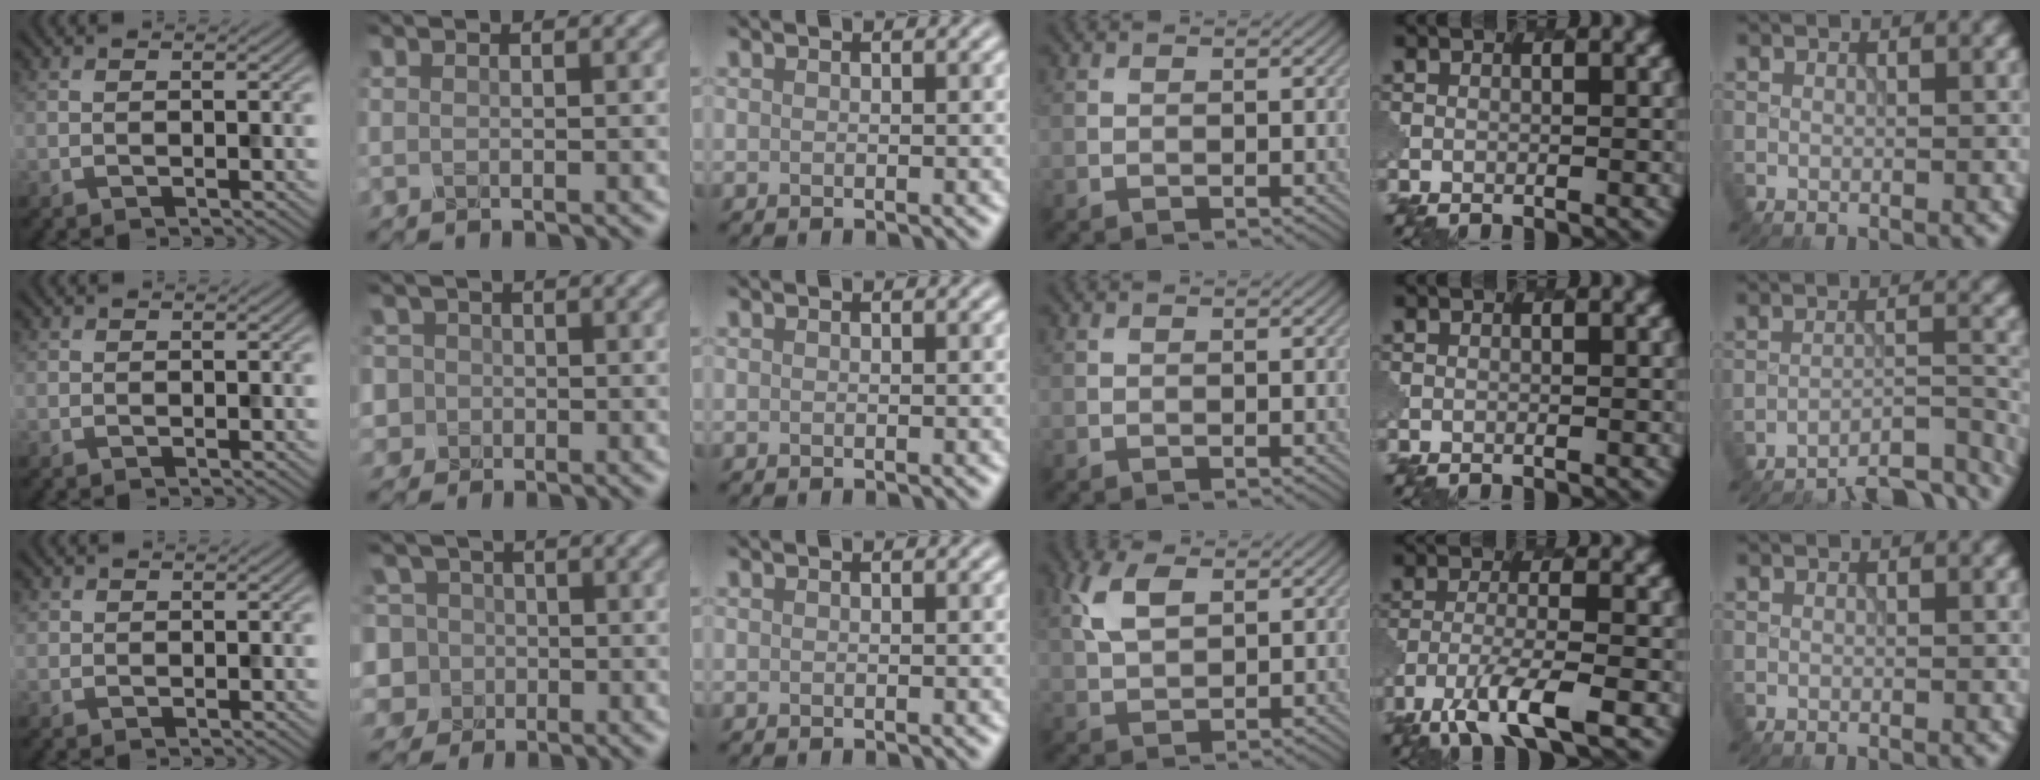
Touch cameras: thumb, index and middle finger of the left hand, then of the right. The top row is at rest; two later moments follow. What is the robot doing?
{"motion": "extract", "object": "pen bag"}